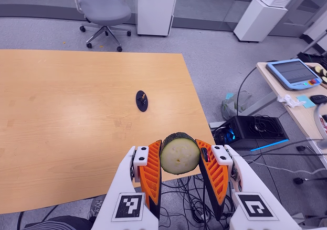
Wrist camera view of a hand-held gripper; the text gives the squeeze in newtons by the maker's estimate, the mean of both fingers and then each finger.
{"total": 9.4, "left": 8.9, "right": 9.9}